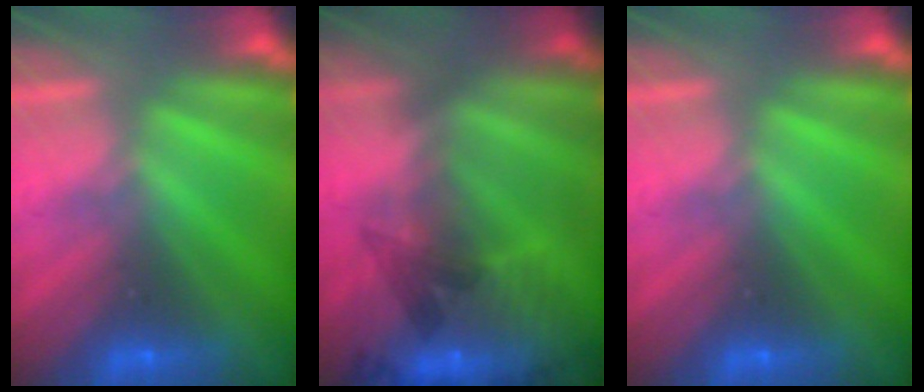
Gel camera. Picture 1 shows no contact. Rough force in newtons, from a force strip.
{"total": 9.0}
{"total": 0.0}